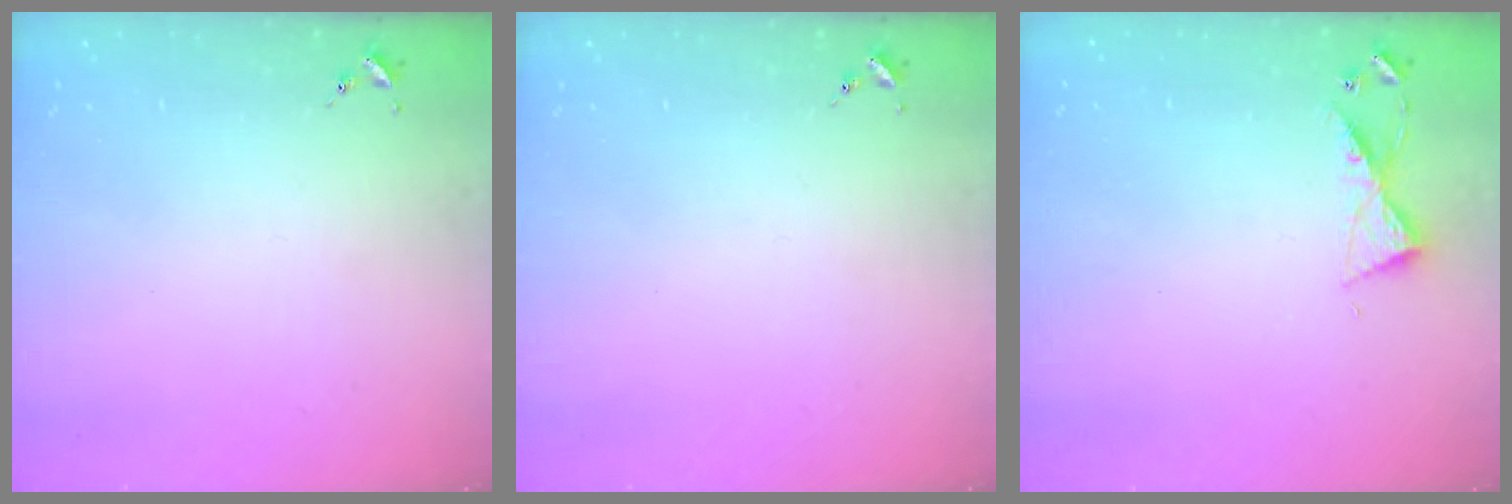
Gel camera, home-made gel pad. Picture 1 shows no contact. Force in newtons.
{"total": 0.0}
{"total": 6.7, "press": 6.7, "slide": 0.7}